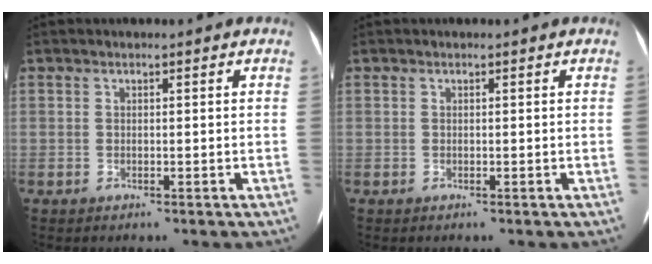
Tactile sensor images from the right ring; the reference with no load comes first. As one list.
[{"total": 0.0}]